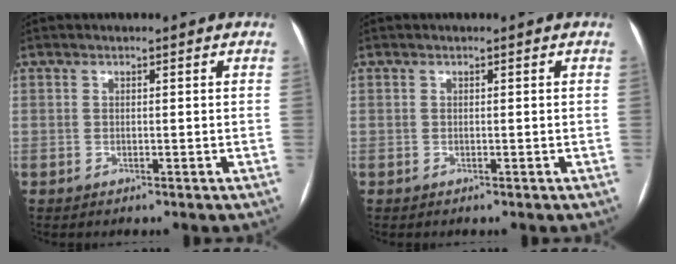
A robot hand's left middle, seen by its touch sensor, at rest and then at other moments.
{"total": 0.0}